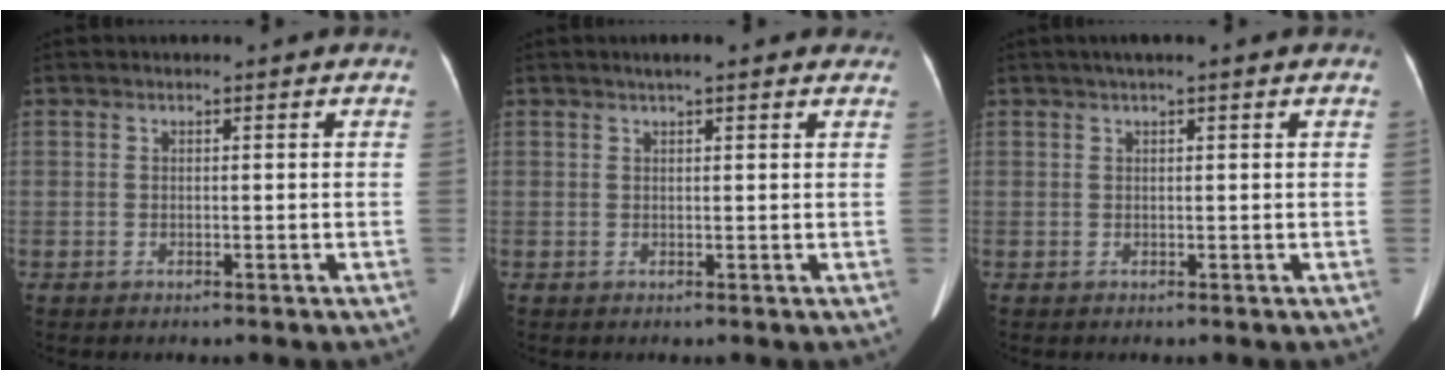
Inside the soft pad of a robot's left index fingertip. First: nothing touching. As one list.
[{"total": 5.3, "force": [4.2, 1.0, 3.1], "torque": [-0.038, 0.027, 0.052]}, {"total": 2.5, "force": [1.6, 0.0, 1.9], "torque": [-0.035, 0.020, 0.027]}]